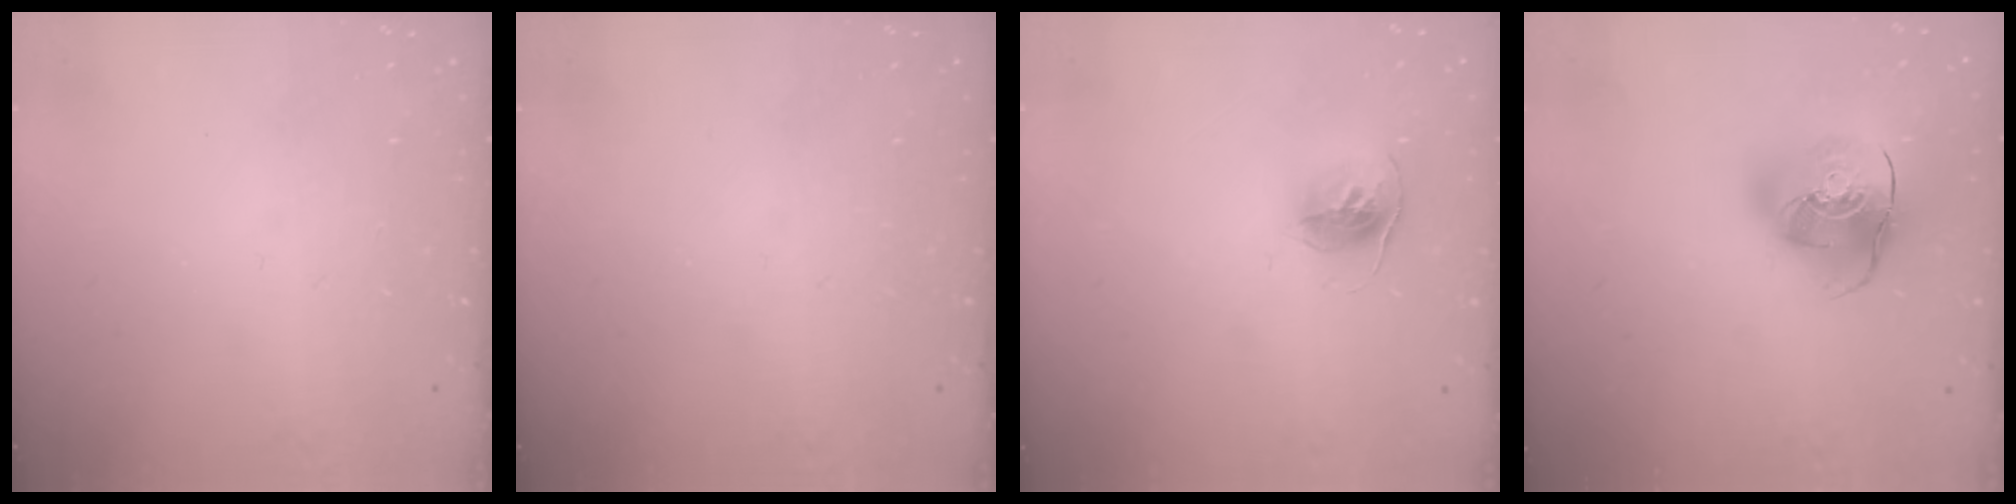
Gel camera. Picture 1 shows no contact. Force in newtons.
{"total": 0.0}
{"total": 11.1, "press": 11.1, "slide": 0.9}
{"total": 18.6, "press": 18.3, "slide": 3.1}